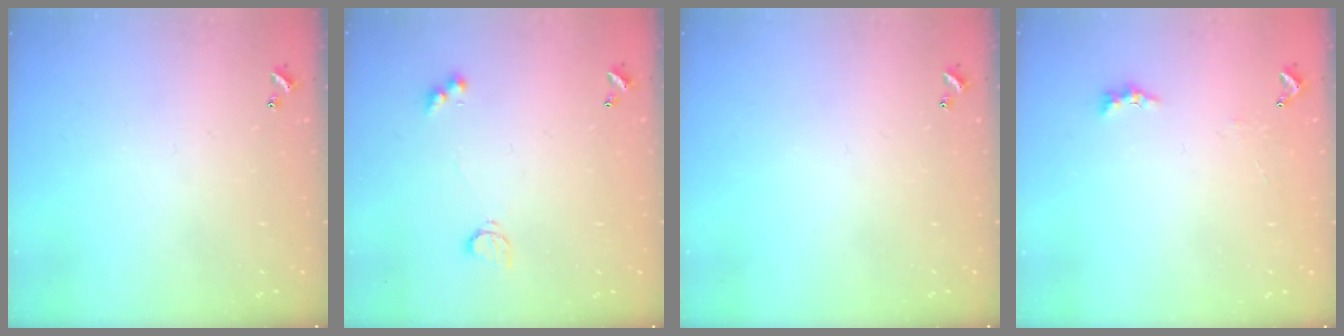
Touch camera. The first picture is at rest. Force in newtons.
{"total": 4.1, "press": 4.0, "slide": 0.7}
{"total": 0.0}
{"total": 2.0, "press": 1.9, "slide": 0.6}